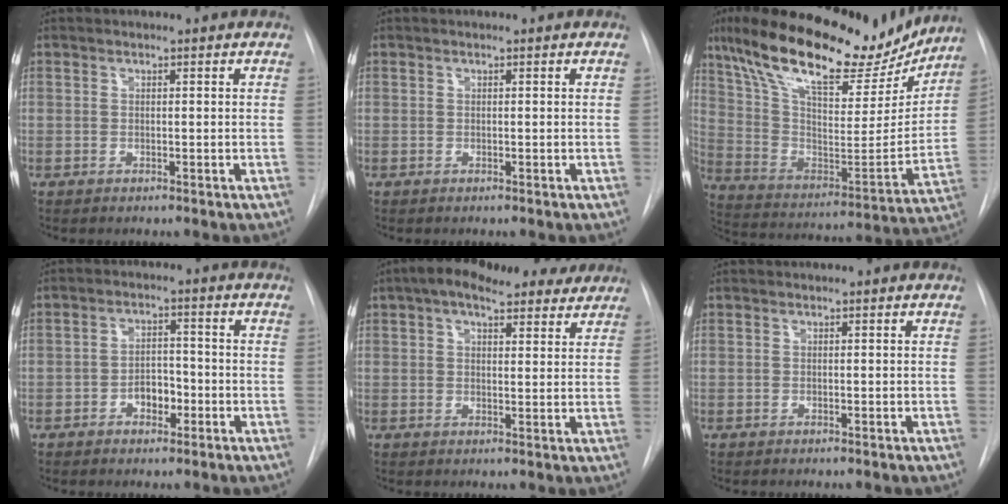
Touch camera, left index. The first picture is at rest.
{"total": 0.0}
{"total": 27.0, "force": [20.4, 8.4, 15.5], "torque": [-0.268, 0.012, 0.323]}
{"total": 4.0, "force": [-1.7, 2.4, 2.6], "torque": [-0.038, 0.010, -0.028]}
{"total": 13.2, "force": [10.1, 4.8, 7.1], "torque": [-0.105, 0.042, 0.136]}
{"total": 0.0}